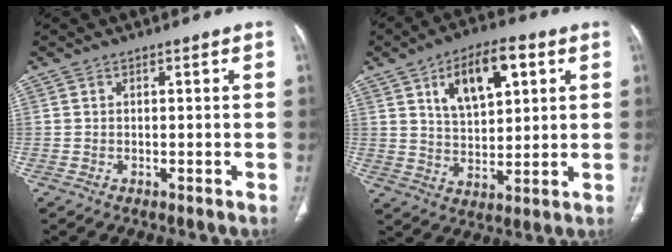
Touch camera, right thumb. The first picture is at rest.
{"total": 13.0, "force": [5.2, 6.6, 10.0], "torque": [-0.136, -0.007, 0.090]}